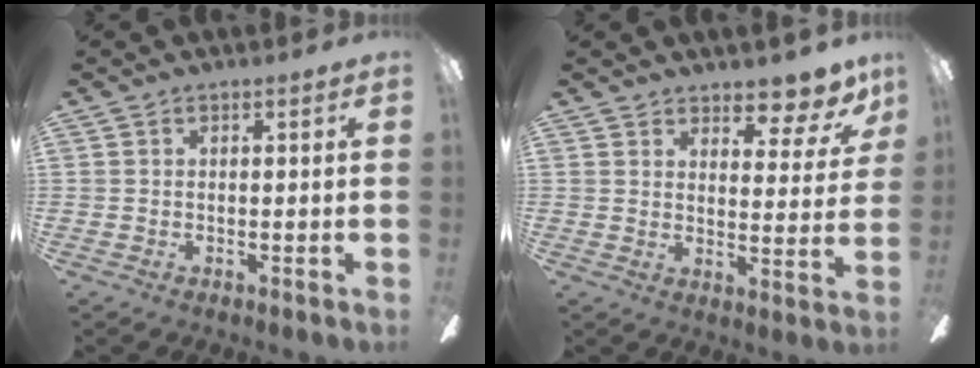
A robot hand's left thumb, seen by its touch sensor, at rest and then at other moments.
{"total": 8.6, "force": [7.2, 2.9, 3.8], "torque": [-0.039, -0.052, 0.125]}